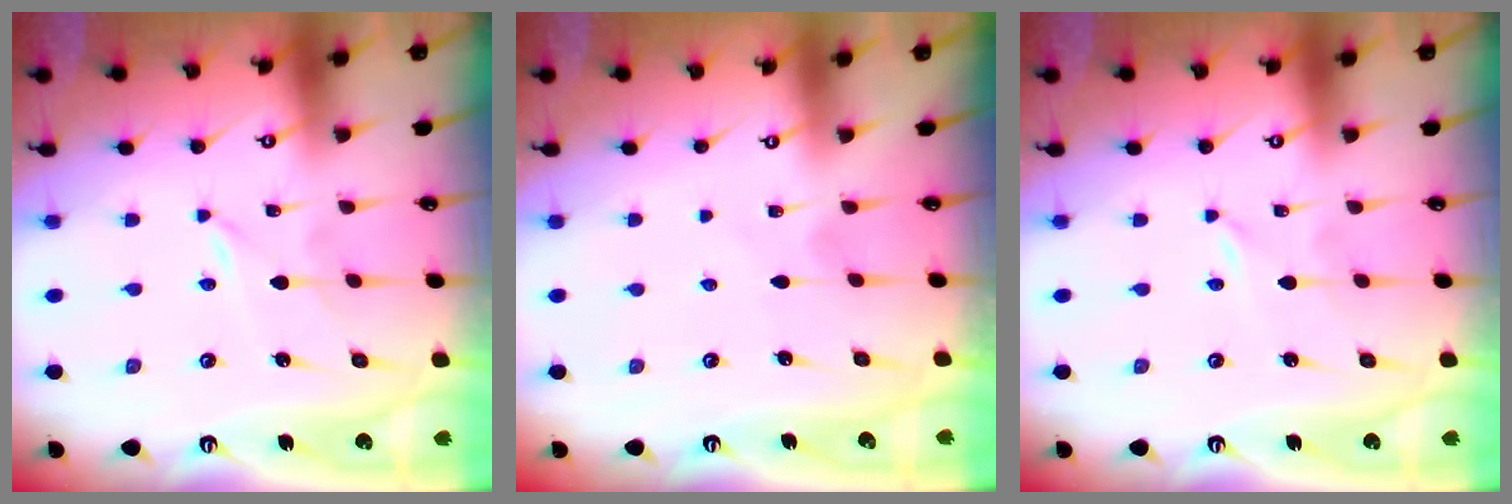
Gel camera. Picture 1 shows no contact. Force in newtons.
{"total": 2.2, "press": 2.2, "slide": 0.3}
{"total": 0.0}